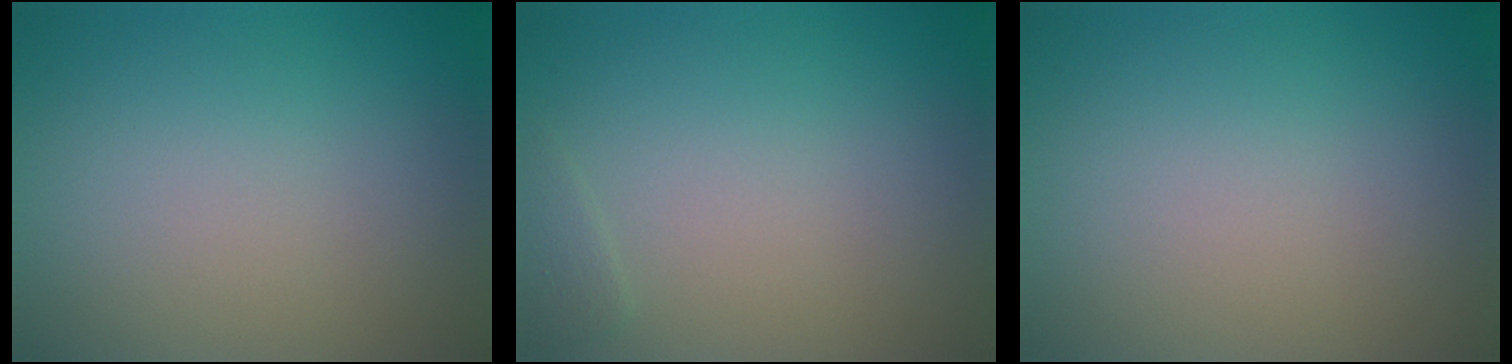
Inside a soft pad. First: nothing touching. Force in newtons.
{"total": 0.7, "press": 0.7, "slide": 0.1}
{"total": 0.0}